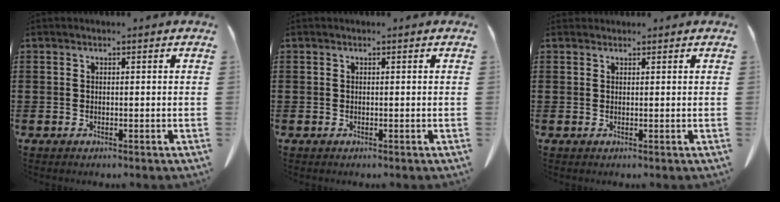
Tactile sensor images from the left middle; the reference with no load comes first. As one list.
[{"total": 0.0}, {"total": 0.7, "force": [0.7, 0.3, 0.0], "torque": [-0.001, 0.000, 0.014]}]